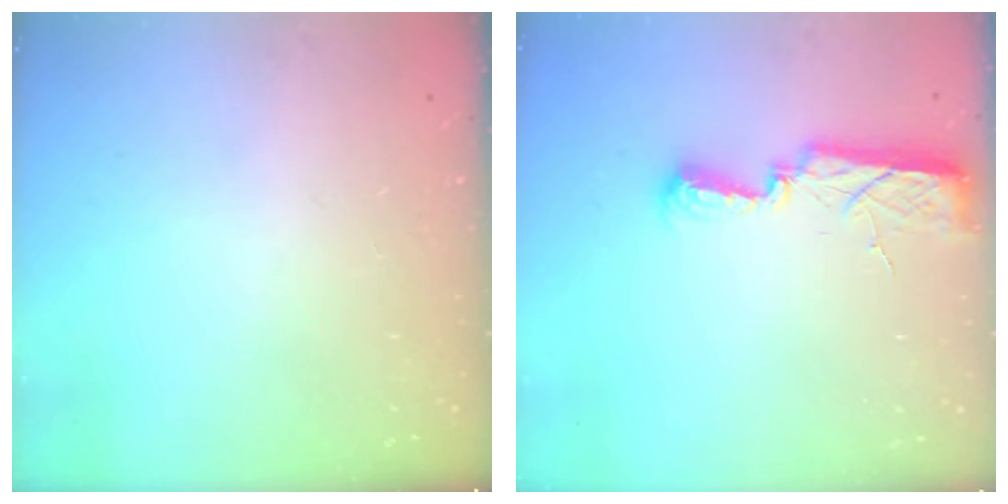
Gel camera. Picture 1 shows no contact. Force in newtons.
{"total": 10.7, "press": 9.0, "slide": 5.8}